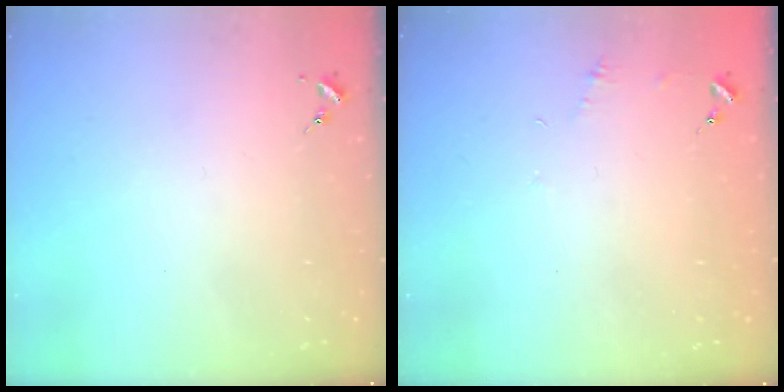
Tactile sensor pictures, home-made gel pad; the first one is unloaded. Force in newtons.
{"total": 4.3, "press": 4.3, "slide": 0.5}